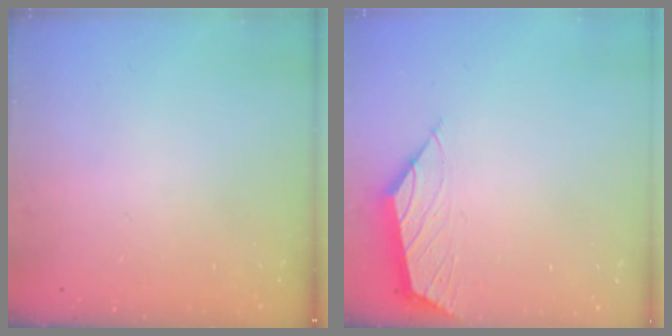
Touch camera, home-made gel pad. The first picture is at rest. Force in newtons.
{"total": 1.6, "press": 1.5, "slide": 0.5}